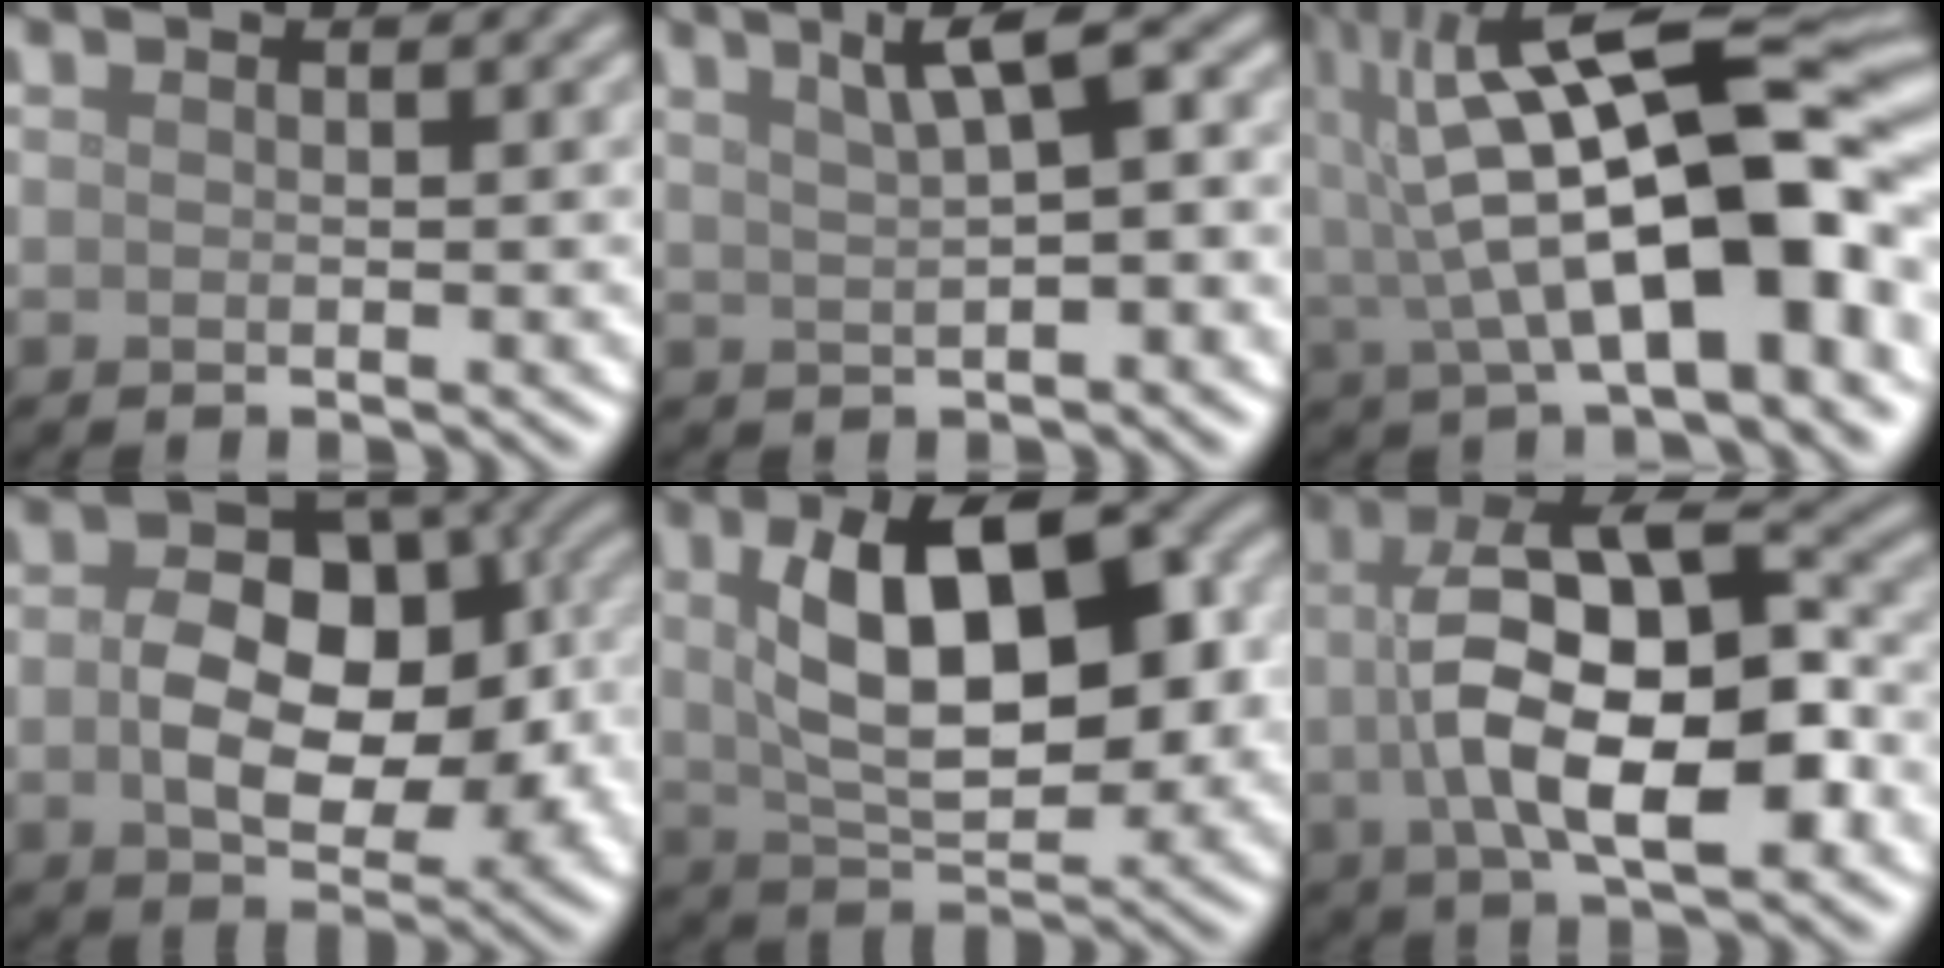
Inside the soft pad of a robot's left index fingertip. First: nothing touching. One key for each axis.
{"total": 5.9, "fx": 2.3, "fy": 1.8, "fz": 5.2, "tx": -0.076, "ty": 0.019, "tz": 0.036}
{"total": 16.2, "fx": 1.5, "fy": 6.2, "fz": 15.0, "tx": -0.219, "ty": 0.022, "tz": 0.026}
{"total": 9.9, "fx": -0.5, "fy": 6.2, "fz": 7.7, "tx": -0.120, "ty": 0.004, "tz": -0.004}
{"total": 10.6, "fx": 1.6, "fy": 5.2, "fz": 9.1, "tx": -0.138, "ty": 0.012, "tz": 0.025}
{"total": 10.5, "fx": -0.6, "fy": 4.3, "fz": 9.6, "tx": -0.161, "ty": 0.003, "tz": -0.008}